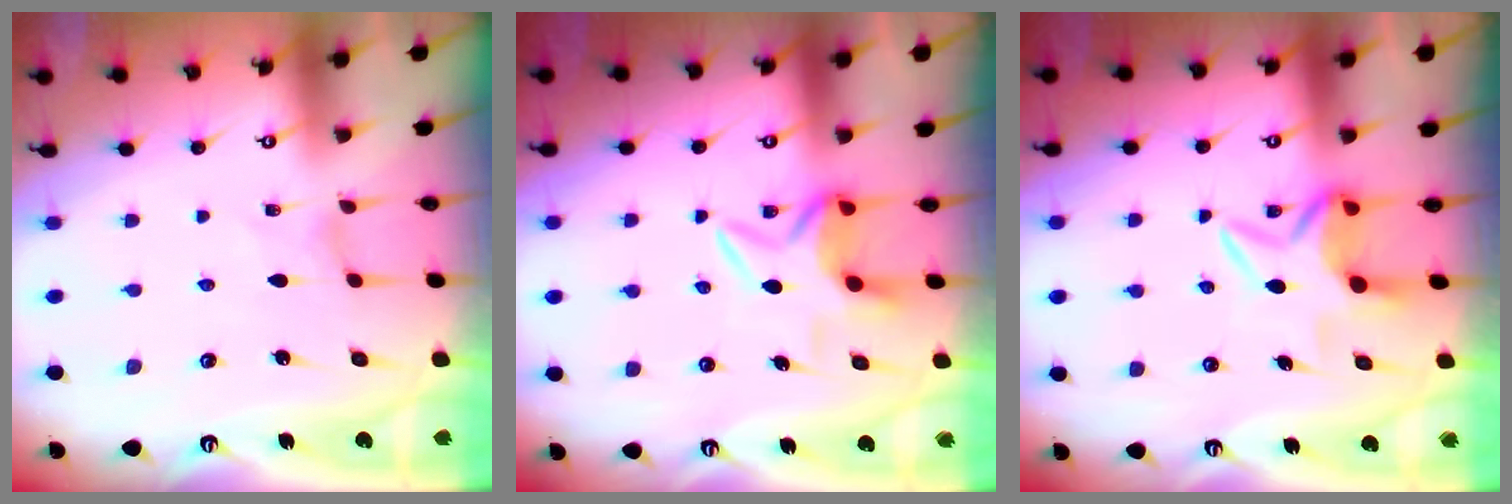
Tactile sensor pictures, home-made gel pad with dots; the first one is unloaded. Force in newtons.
{"total": 6.3, "press": 6.1, "slide": 1.5}
{"total": 7.1, "press": 7.0, "slide": 1.0}